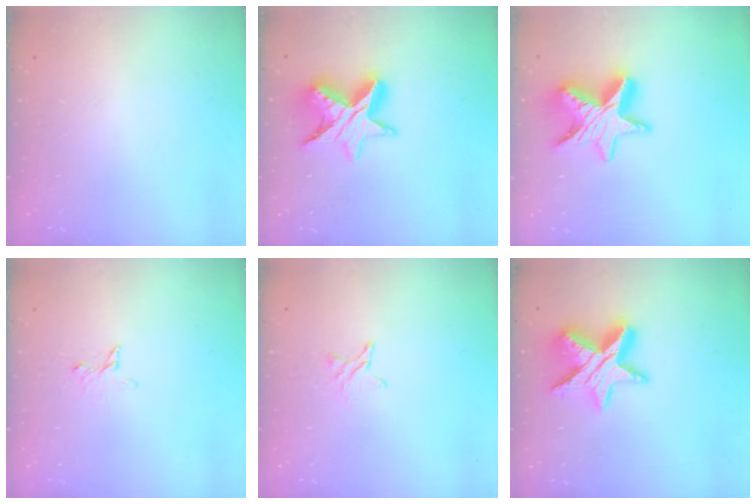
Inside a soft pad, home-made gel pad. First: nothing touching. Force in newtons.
{"total": 10.8, "press": 10.8, "slide": 0.7}
{"total": 13.9, "press": 13.9, "slide": 0.6}
{"total": 2.8, "press": 2.7, "slide": 0.3}
{"total": 2.0, "press": 2.0, "slide": 0.1}
{"total": 14.6, "press": 14.5, "slide": 0.9}